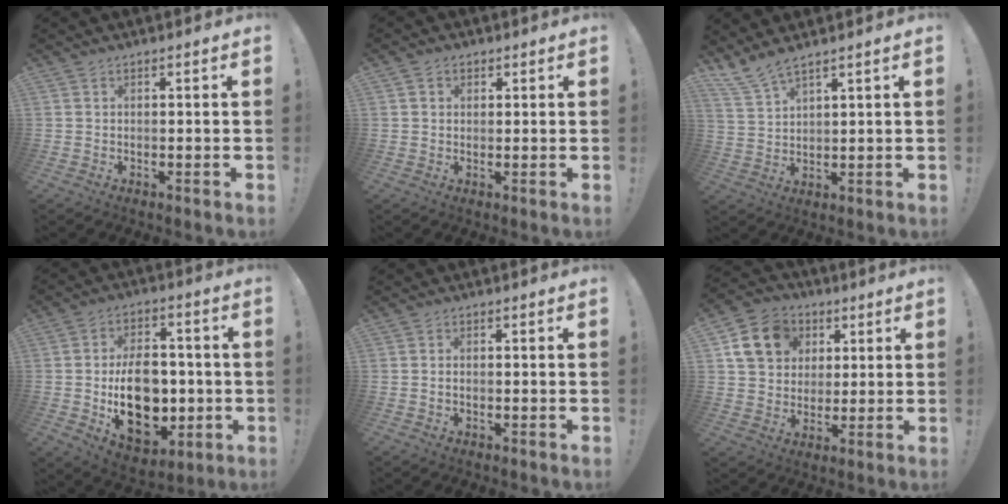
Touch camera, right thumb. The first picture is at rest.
{"total": 1.8, "force": [0.5, 1.6, 0.7], "torque": [-0.005, -0.002, 0.007]}
{"total": 6.1, "force": [5.3, 0.9, 2.8], "torque": [-0.073, -0.024, 0.103]}
{"total": 18.9, "force": [-2.4, 13.5, 13.0], "torque": [-0.183, 0.003, -0.027]}
{"total": 0.7, "force": [-0.4, 0.5, 0.4], "torque": [-0.012, 0.003, -0.007]}
{"total": 14.0, "force": [5.3, 11.4, 6.1], "torque": [-0.090, -0.014, 0.111]}